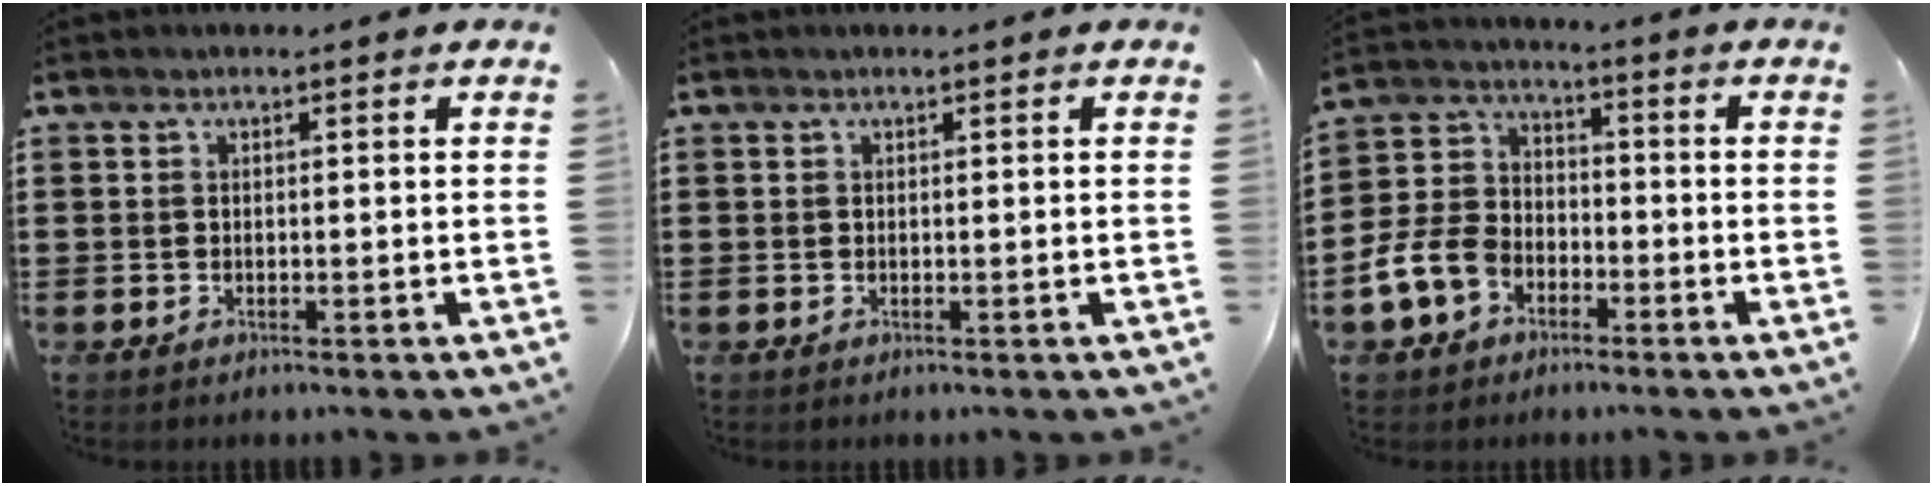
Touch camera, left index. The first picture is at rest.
{"total": 0.0}
{"total": 7.9, "force": [-4.2, 5.5, 3.7], "torque": [-0.116, 0.010, -0.091]}